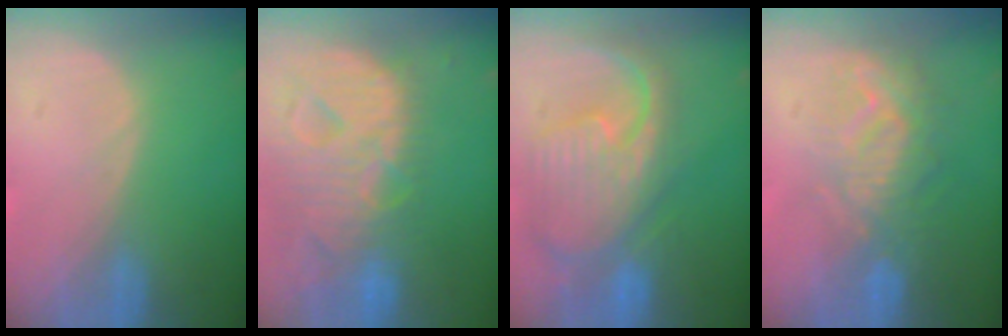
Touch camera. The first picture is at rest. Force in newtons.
{"total": 13.3, "press": 11.4, "slide": 7.0}
{"total": 12.3, "press": 10.6, "slide": 6.2}
{"total": 9.4, "press": 8.6, "slide": 3.9}